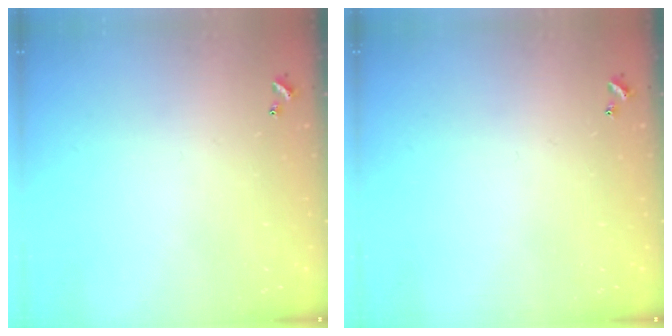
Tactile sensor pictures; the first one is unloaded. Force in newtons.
{"total": 0.0}